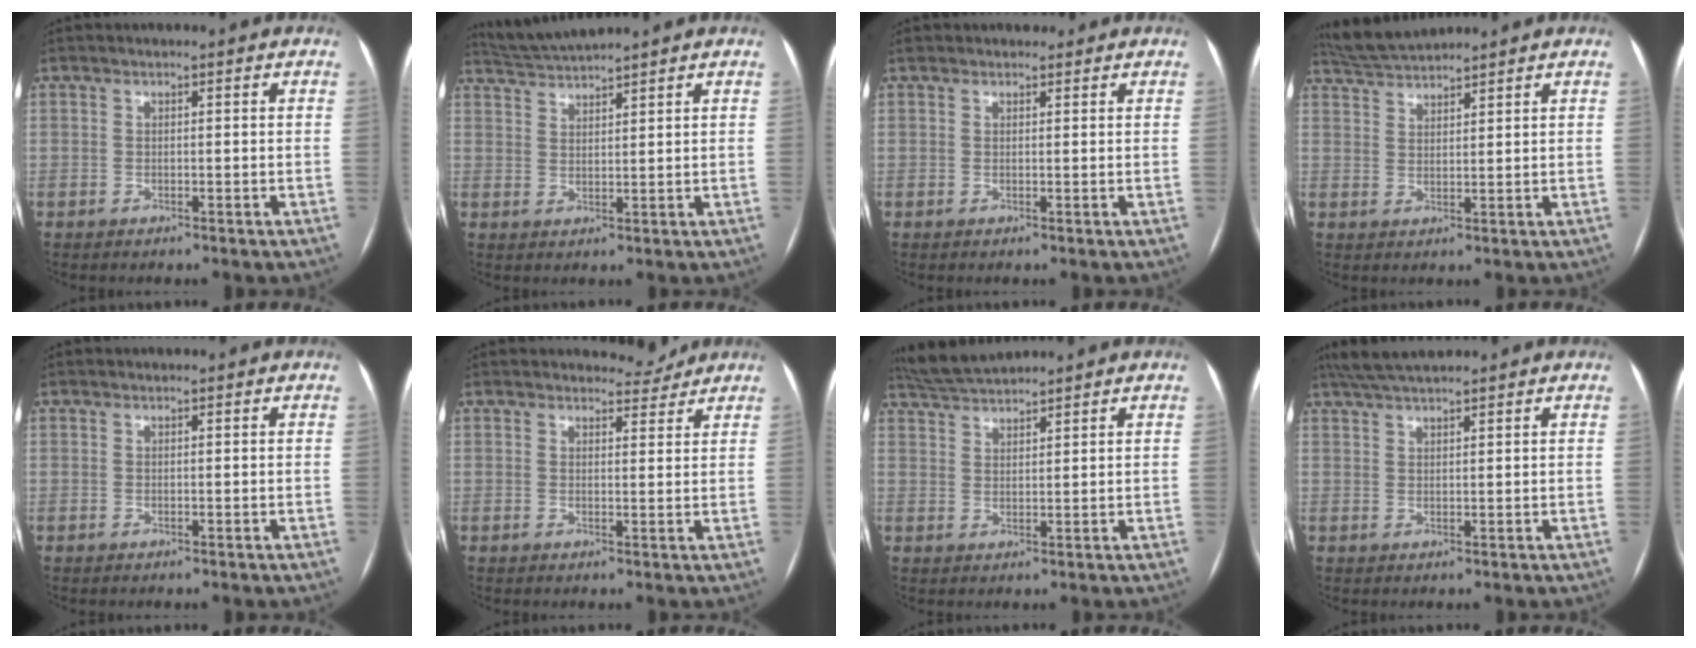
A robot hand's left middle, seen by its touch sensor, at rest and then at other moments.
{"total": 4.4, "force": [4.1, -1.4, 0.5], "torque": [-0.018, 0.008, 0.083]}
{"total": 1.4, "force": [1.2, 0.7, 0.1], "torque": [-0.002, 0.012, 0.016]}
{"total": 5.0, "force": [4.9, -0.4, 0.8], "torque": [-0.026, 0.021, 0.098]}
{"total": 0.0}
{"total": 3.0, "force": [2.9, 0.6, -0.2], "torque": [0.002, -0.009, 0.034]}
{"total": 5.3, "force": [5.1, -0.3, 1.2], "torque": [-0.032, 0.023, 0.101]}
{"total": 5.7, "force": [5.0, 0.4, 2.8], "torque": [-0.052, 0.032, 0.093]}